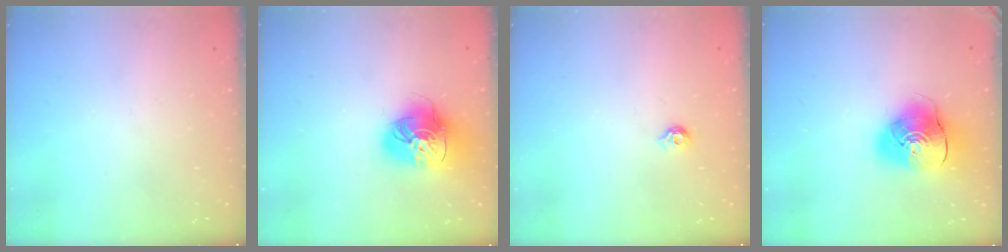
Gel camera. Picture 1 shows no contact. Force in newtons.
{"total": 15.8, "press": 15.7, "slide": 1.6}
{"total": 4.8, "press": 4.7, "slide": 0.9}
{"total": 12.7, "press": 12.6, "slide": 1.8}